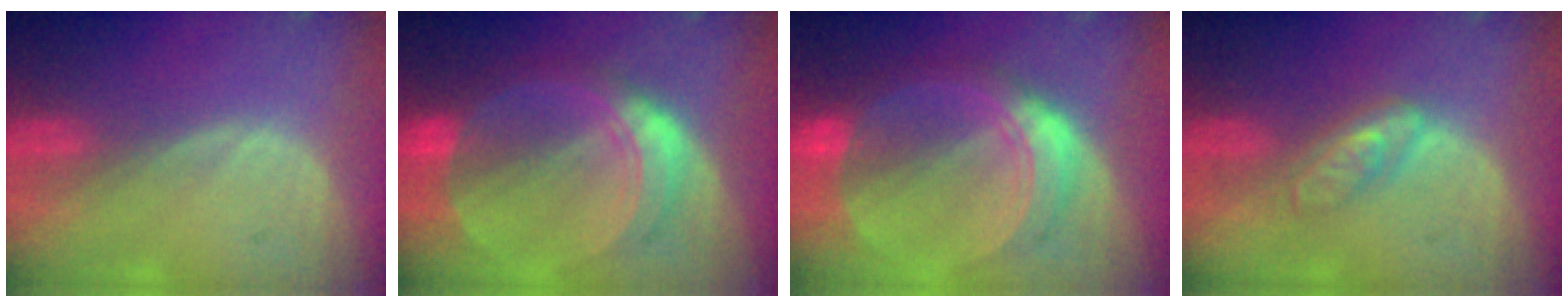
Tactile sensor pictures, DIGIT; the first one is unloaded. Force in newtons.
{"total": 8.5, "press": 8.5, "slide": 0.6}
{"total": 8.7, "press": 8.7, "slide": 0.6}
{"total": 4.5, "press": 4.1, "slide": 1.8}